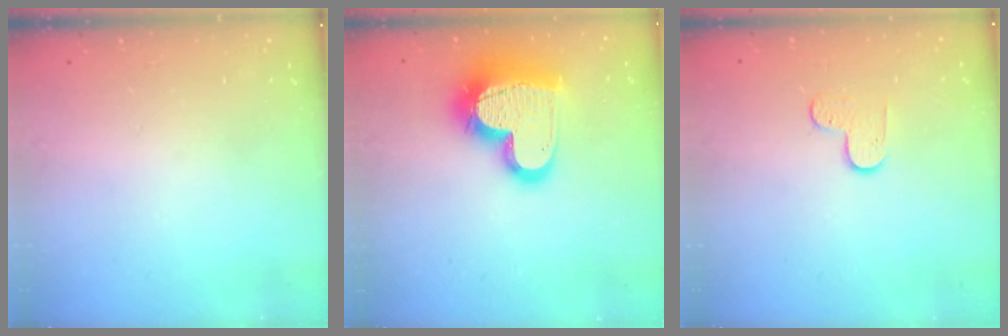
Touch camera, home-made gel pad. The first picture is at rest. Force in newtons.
{"total": 20.6, "press": 20.6, "slide": 1.5}
{"total": 5.4, "press": 5.4, "slide": 0.5}